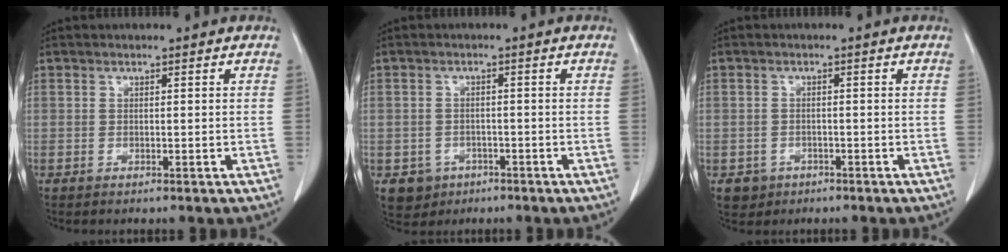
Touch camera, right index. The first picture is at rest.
{"total": 4.0, "force": [-1.8, 3.5, 0.4], "torque": [-0.001, 0.010, -0.022]}
{"total": 2.8, "force": [-1.2, 2.6, 0.3], "torque": [0.003, 0.009, -0.015]}